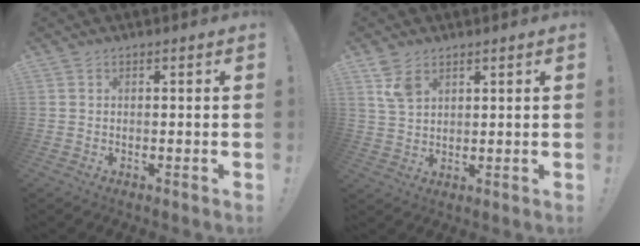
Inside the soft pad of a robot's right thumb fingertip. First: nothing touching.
{"total": 5.8, "force": [3.5, 3.2, 3.3], "torque": [-0.061, -0.013, 0.069]}